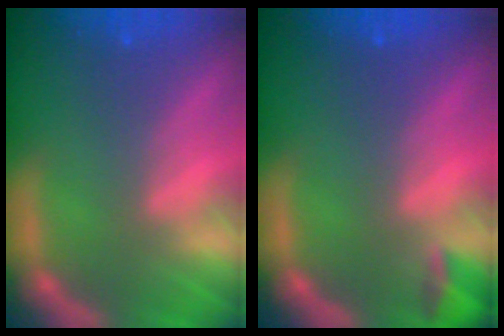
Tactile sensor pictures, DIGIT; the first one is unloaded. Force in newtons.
{"total": 1.9}